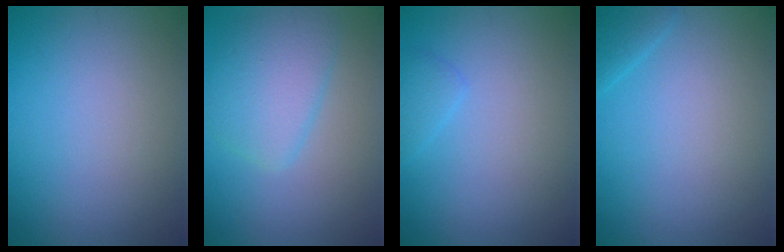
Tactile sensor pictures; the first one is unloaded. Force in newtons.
{"total": 3.9, "press": 3.9, "slide": 0.4}
{"total": 1.0, "press": 1.0, "slide": 0.1}
{"total": 1.3, "press": 1.3, "slide": 0.1}